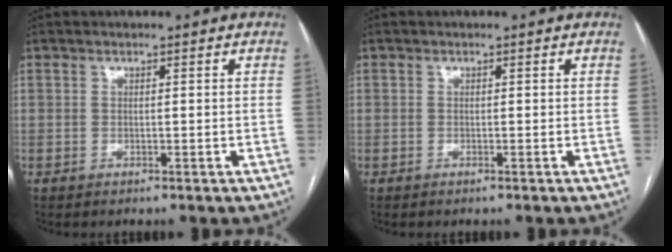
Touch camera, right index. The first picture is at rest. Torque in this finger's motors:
{"motor_torque": [-0.40, 0.19, -0.42, -0.21]}